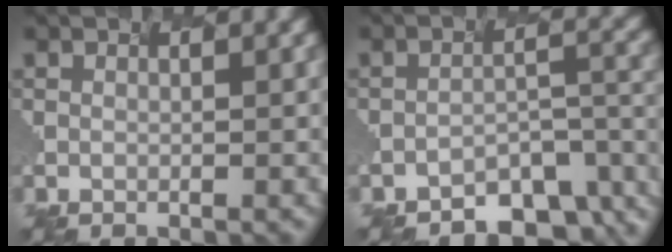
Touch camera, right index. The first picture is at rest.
{"total": 5.3, "force": [-5.0, 0.9, 1.6], "torque": [-0.038, -0.004, -0.054]}